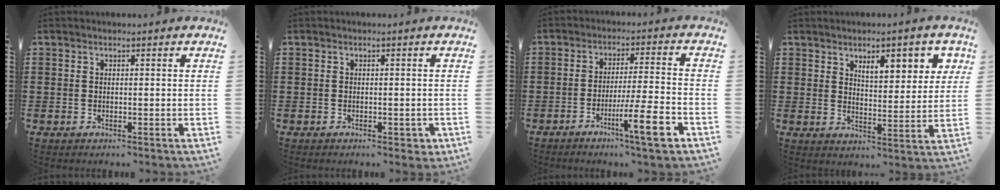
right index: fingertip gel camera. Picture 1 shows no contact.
{"total": 1.2, "force": [-0.7, 0.7, 0.7], "torque": [-0.016, 0.000, -0.014]}
{"total": 9.5, "force": [-4.8, 0.6, 8.2], "torque": [-0.130, 0.002, -0.082]}
{"total": 6.4, "force": [3.6, 2.5, 4.7], "torque": [-0.070, -0.004, 0.054]}